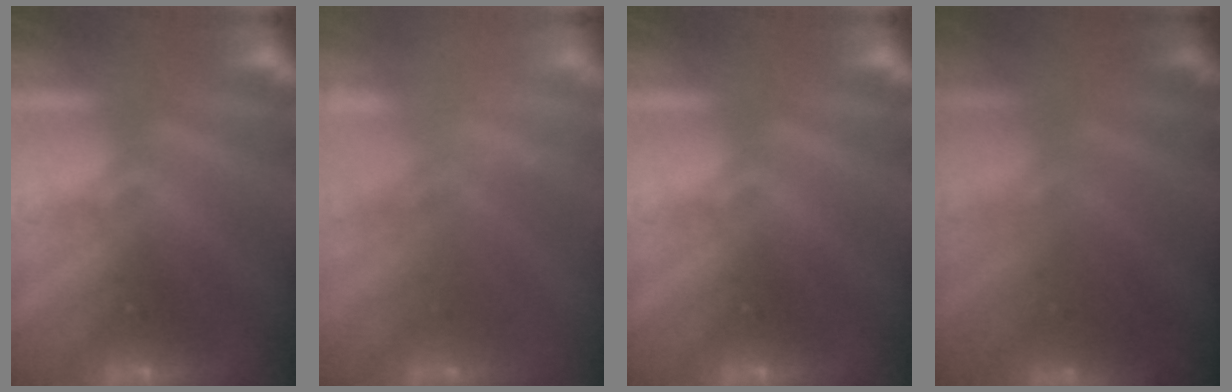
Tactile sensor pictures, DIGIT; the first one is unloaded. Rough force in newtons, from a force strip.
{"total": 2.2}
{"total": 0.0}
{"total": 2.9}